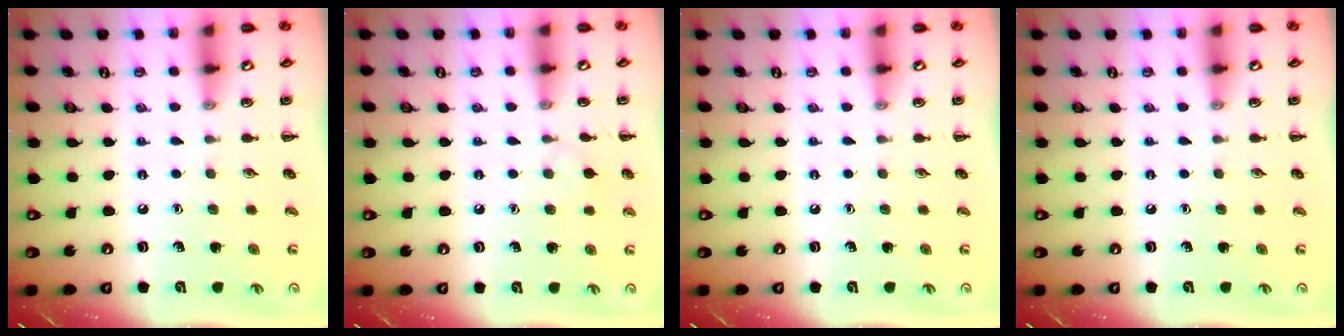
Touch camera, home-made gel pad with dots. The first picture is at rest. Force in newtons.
{"total": 5.3, "press": 5.0, "slide": 1.7}
{"total": 0.0}
{"total": 0.0}